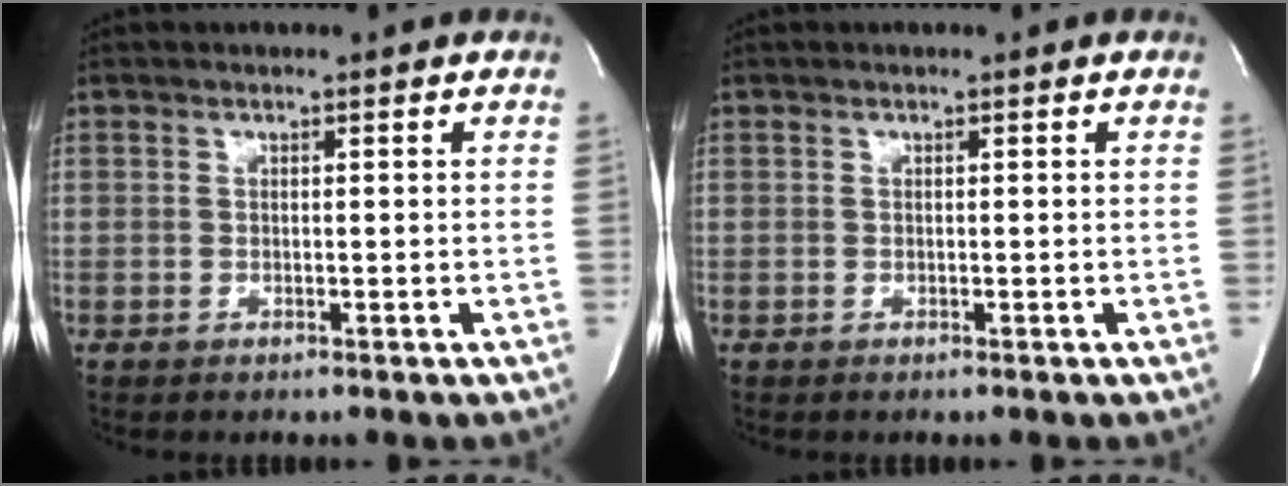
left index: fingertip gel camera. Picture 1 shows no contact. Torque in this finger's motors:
{"motor_torque": [-0.03, 0.03, 0.00, 0.00]}